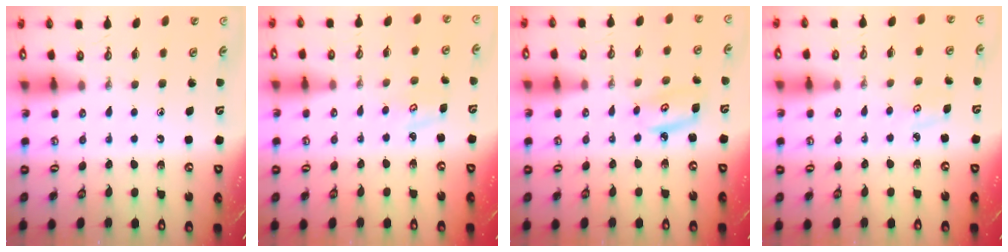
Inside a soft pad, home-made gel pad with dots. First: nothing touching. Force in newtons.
{"total": 2.8, "press": 2.8, "slide": 0.2}
{"total": 4.2, "press": 4.2, "slide": 0.3}
{"total": 3.2, "press": 3.1, "slide": 0.4}